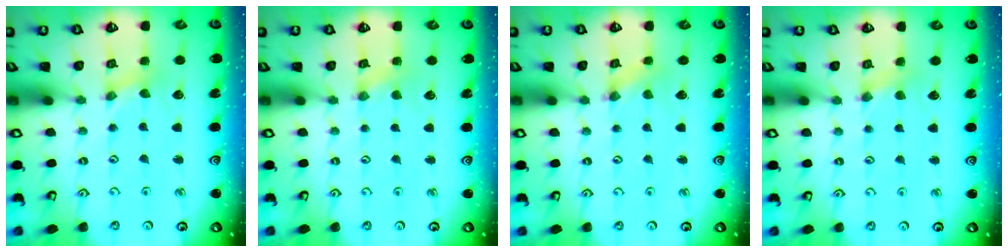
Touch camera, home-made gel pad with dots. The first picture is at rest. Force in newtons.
{"total": 1.3, "press": 1.2, "slide": 0.2}
{"total": 0.0}
{"total": 2.4, "press": 2.4, "slide": 0.4}